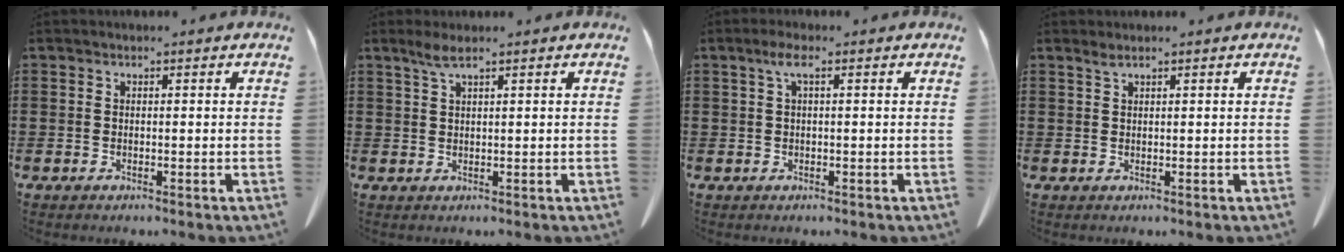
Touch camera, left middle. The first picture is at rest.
{"total": 2.4, "force": [1.5, 0.2, 1.8], "torque": [-0.041, 0.000, 0.027]}
{"total": 2.5, "force": [0.6, 0.6, 2.4], "torque": [-0.048, 0.006, 0.008]}
{"total": 1.2, "force": [0.8, 0.1, 0.9], "torque": [-0.019, -0.002, 0.015]}